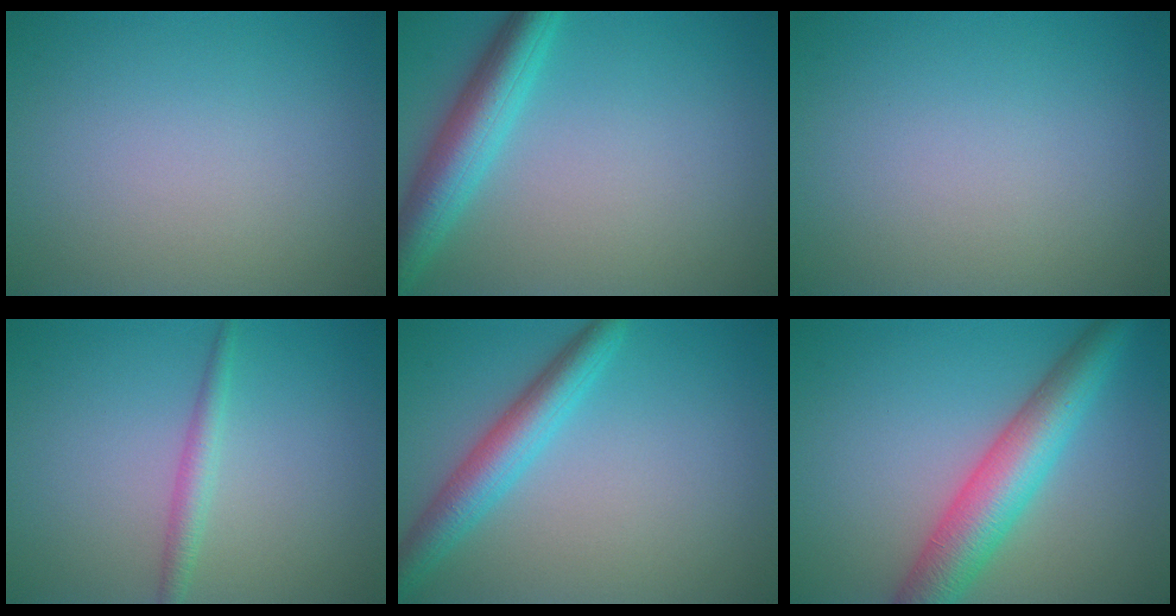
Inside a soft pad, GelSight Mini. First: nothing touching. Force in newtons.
{"total": 5.2, "press": 5.2, "slide": 0.3}
{"total": 0.0}
{"total": 1.7, "press": 1.7, "slide": 0.0}
{"total": 4.2, "press": 4.2, "slide": 0.2}
{"total": 6.7, "press": 6.7, "slide": 0.3}